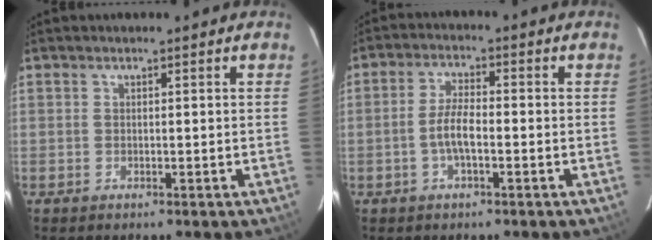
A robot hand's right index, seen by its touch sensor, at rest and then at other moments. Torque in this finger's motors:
{"motor_torque": [0.34, -0.24, 0.29, 0.08]}